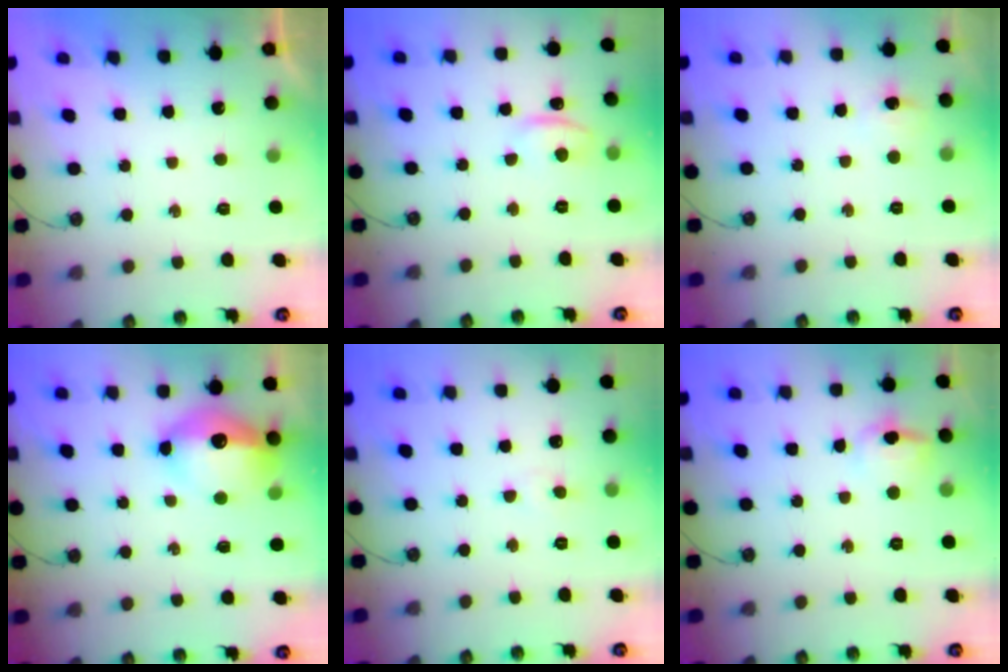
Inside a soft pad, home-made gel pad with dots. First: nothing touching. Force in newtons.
{"total": 3.8, "press": 3.8, "slide": 0.4}
{"total": 3.9, "press": 3.9, "slide": 0.5}
{"total": 13.4, "press": 13.3, "slide": 1.5}
{"total": 3.5, "press": 3.4, "slide": 0.6}
{"total": 8.4, "press": 8.2, "slide": 1.4}